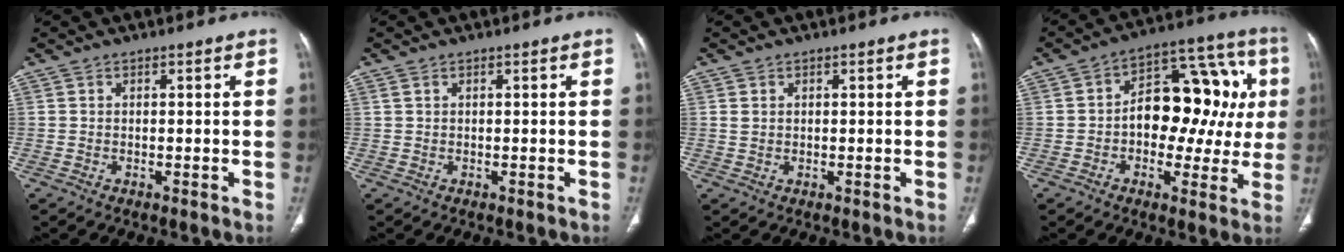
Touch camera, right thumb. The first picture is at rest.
{"total": 0.5, "force": [0.2, 0.4, 0.3], "torque": [-0.009, 0.008, 0.006]}
{"total": 1.0, "force": [0.4, 0.8, 0.5], "torque": [-0.010, -0.001, 0.011]}
{"total": 18.5, "force": [1.0, 11.2, 14.7], "torque": [-0.150, 0.044, 0.012]}